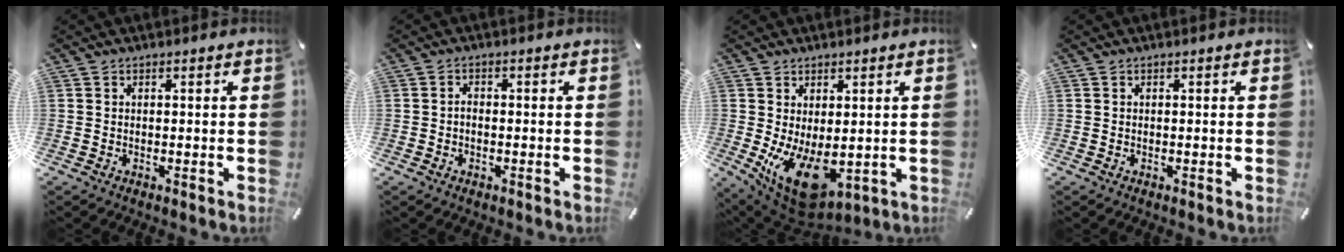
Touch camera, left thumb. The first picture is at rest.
{"total": 1.4, "force": [-0.4, 0.9, 1.0], "torque": [-0.021, 0.003, -0.009]}
{"total": 10.6, "force": [-1.2, 6.2, 8.5], "torque": [-0.140, -0.015, -0.013]}
{"total": 0.0}